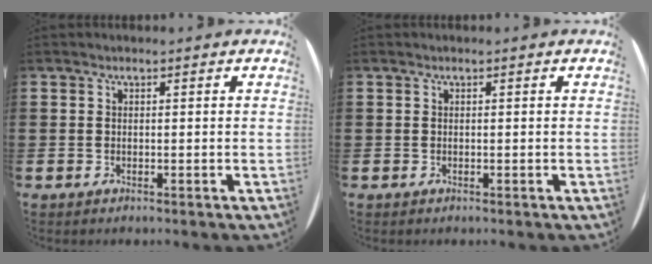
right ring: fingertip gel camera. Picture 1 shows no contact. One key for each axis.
{"total": 0.0}